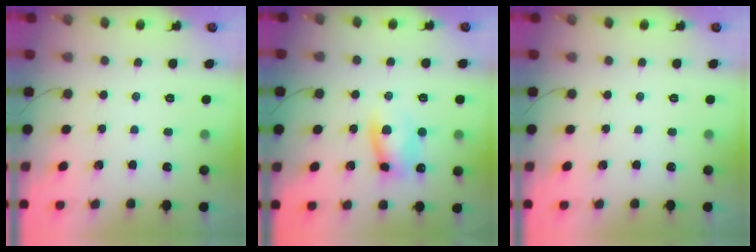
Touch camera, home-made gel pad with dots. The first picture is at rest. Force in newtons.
{"total": 8.2, "press": 8.1, "slide": 0.6}
{"total": 0.0}